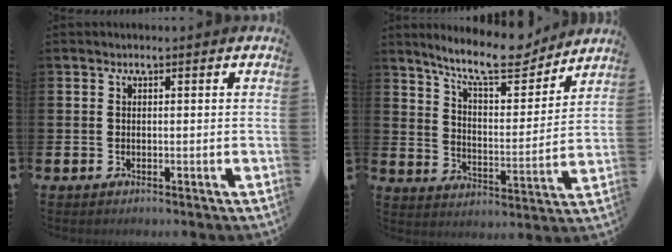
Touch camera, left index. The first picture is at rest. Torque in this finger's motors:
{"motor_torque": [1.13, -1.00, 0.79, 0.21]}